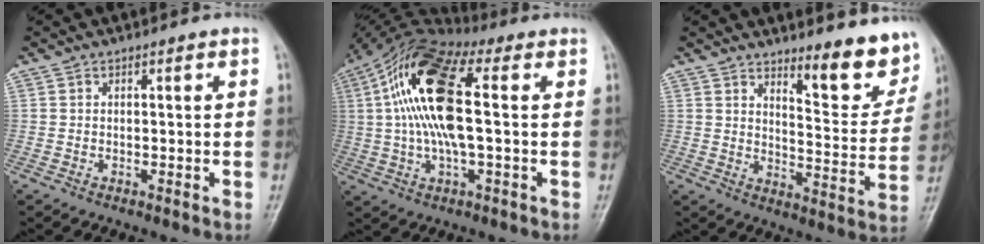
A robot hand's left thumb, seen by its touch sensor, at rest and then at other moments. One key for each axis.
{"total": 17.1, "fx": 2.1, "fy": 6.2, "fz": 15.8, "tx": -0.323, "ty": 0.030, "tz": 0.031}
{"total": 11.2, "fx": 8.8, "fy": 3.0, "fz": 6.3, "tx": -0.045, "ty": -0.074, "tz": 0.123}